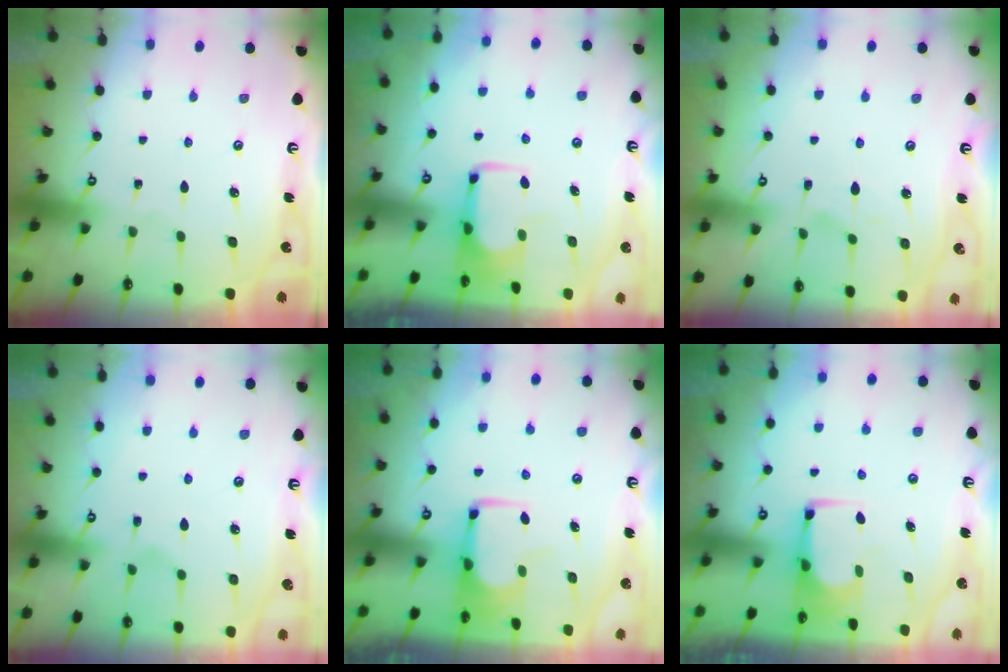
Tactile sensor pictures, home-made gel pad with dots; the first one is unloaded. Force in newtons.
{"total": 4.2, "press": 4.2, "slide": 0.5}
{"total": 2.0, "press": 1.6, "slide": 1.2}
{"total": 3.6, "press": 3.4, "slide": 1.1}
{"total": 3.7, "press": 3.7, "slide": 0.4}
{"total": 5.7, "press": 5.7, "slide": 0.5}